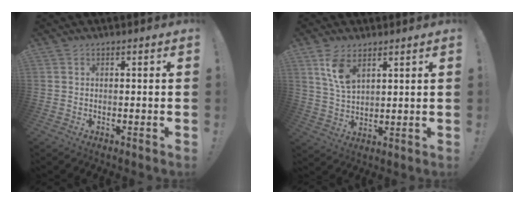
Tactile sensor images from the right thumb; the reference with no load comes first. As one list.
[{"total": 8.2, "force": [4.8, 4.1, 5.3], "torque": [-0.091, -0.019, 0.089]}]